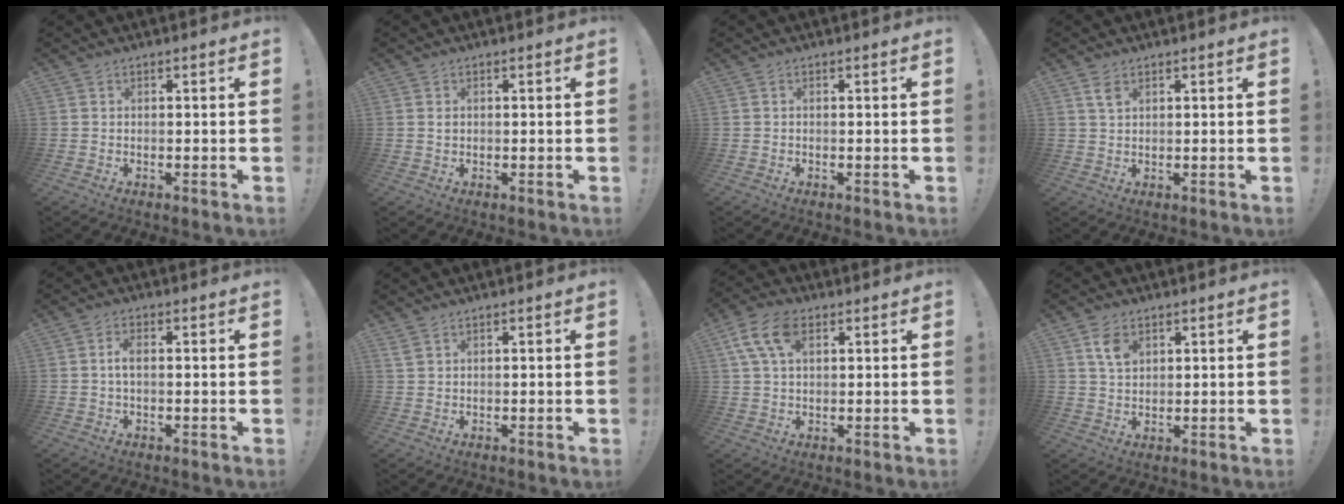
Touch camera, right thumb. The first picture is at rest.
{"total": 0.6, "force": [0.3, 0.4, 0.3], "torque": [0.002, -0.001, 0.005]}
{"total": 0.0}
{"total": 3.0, "force": [1.6, 1.5, 2.1], "torque": [-0.030, -0.005, 0.027]}
{"total": 3.1, "force": [0.1, 1.3, 2.8], "torque": [-0.052, 0.008, 0.001]}
{"total": 1.8, "force": [1.1, 0.8, 1.2], "torque": [-0.028, 0.001, 0.022]}
{"total": 10.4, "force": [4.1, 6.1, 7.4], "torque": [-0.147, 0.001, 0.077]}
{"total": 5.9, "force": [2.9, 3.7, 3.6], "torque": [-0.056, -0.009, 0.053]}